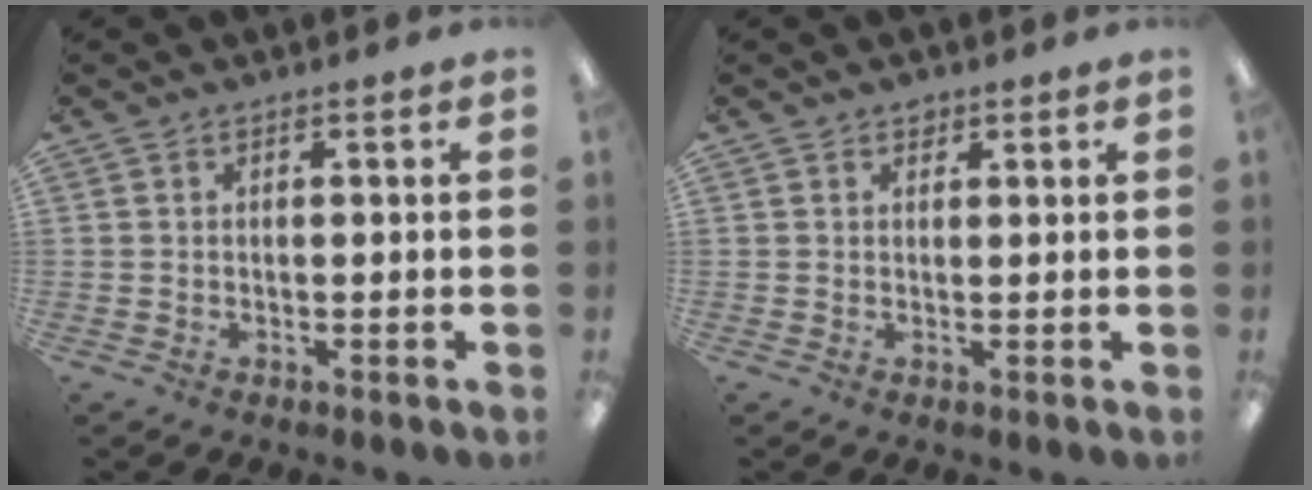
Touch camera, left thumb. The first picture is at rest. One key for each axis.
{"total": 1.4, "fx": 1.0, "fy": 0.8, "fz": 0.3, "tx": 0.001, "ty": -0.003, "tz": 0.018}